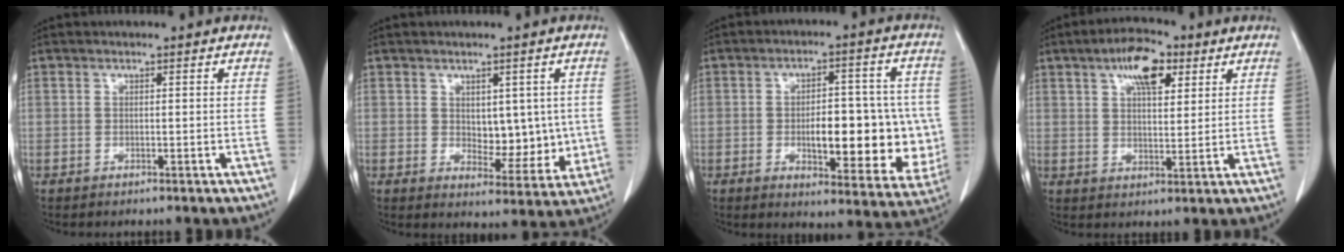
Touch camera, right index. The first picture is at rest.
{"total": 7.1, "force": [0.6, 4.2, 5.7], "torque": [-0.062, -0.003, 0.023]}
{"total": 15.1, "force": [-1.7, 6.0, 13.8], "torque": [-0.169, 0.013, -0.009]}
{"total": 8.1, "force": [4.1, 3.3, 6.1], "torque": [-0.107, 0.012, 0.069]}